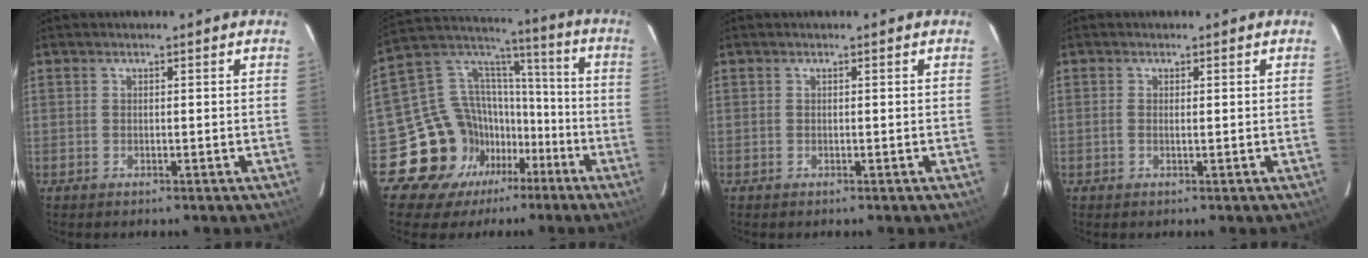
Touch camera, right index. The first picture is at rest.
{"total": 16.6, "force": [-9.7, 13.0, 3.2], "torque": [-0.084, 0.075, -0.157]}
{"total": 0.0}
{"total": 0.6, "force": [0.1, 0.1, 0.6], "torque": [-0.017, 0.000, -0.001]}